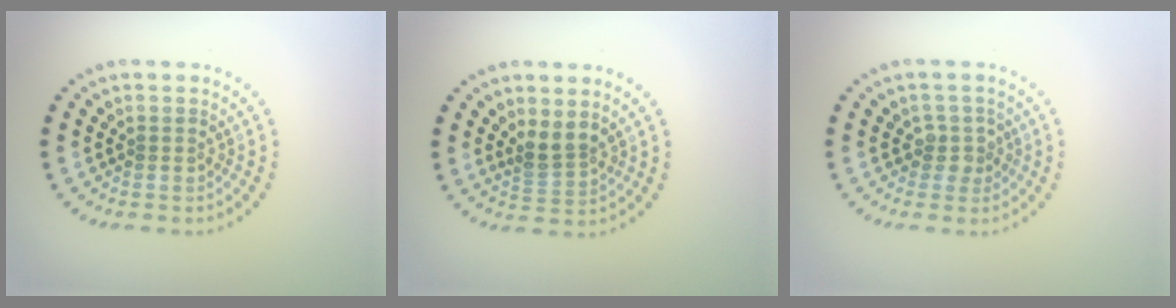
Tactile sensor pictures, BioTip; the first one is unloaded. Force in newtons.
{"total": 2.3, "press": 1.8, "slide": 1.5}
{"total": 1.8, "press": 1.4, "slide": 1.2}